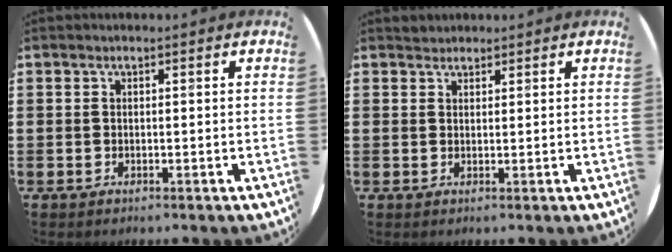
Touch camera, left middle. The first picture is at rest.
{"total": 1.3, "force": [1.2, 0.4, -0.2], "torque": [0.009, 0.000, 0.023]}